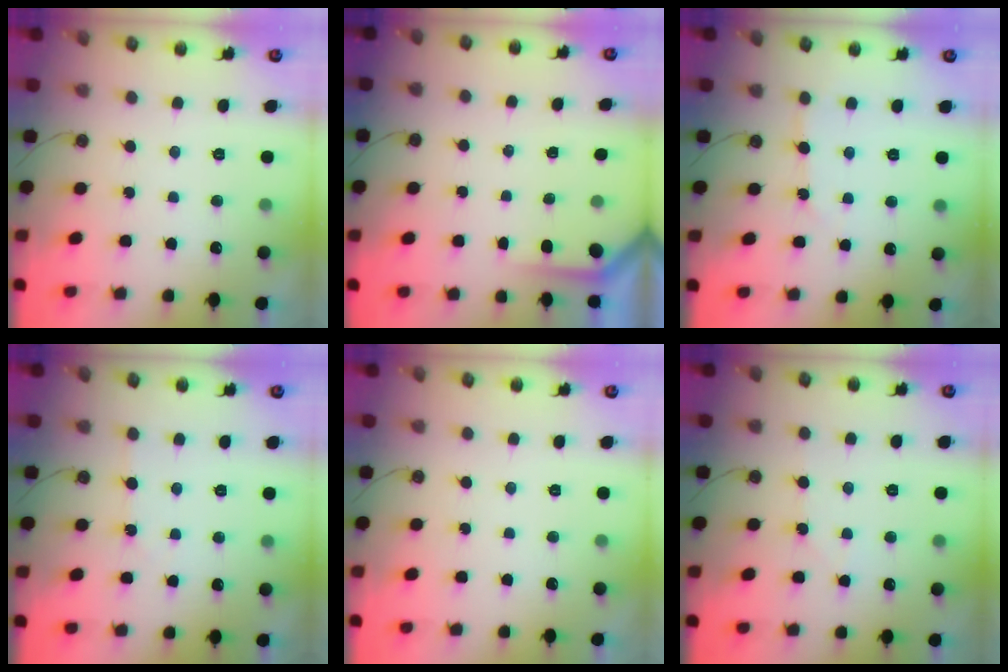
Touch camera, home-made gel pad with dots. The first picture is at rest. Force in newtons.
{"total": 2.4, "press": 2.4, "slide": 0.2}
{"total": 4.5, "press": 4.5, "slide": 0.3}
{"total": 2.2, "press": 2.2, "slide": 0.4}
{"total": 0.0}
{"total": 3.8, "press": 3.7, "slide": 0.6}